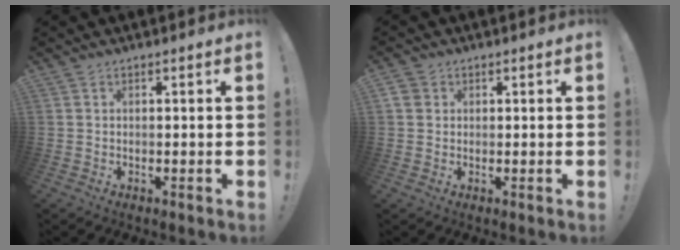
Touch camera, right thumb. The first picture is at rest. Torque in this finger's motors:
{"motor_torque": [0.05, -0.04, -0.05, 0.09, 0.00]}